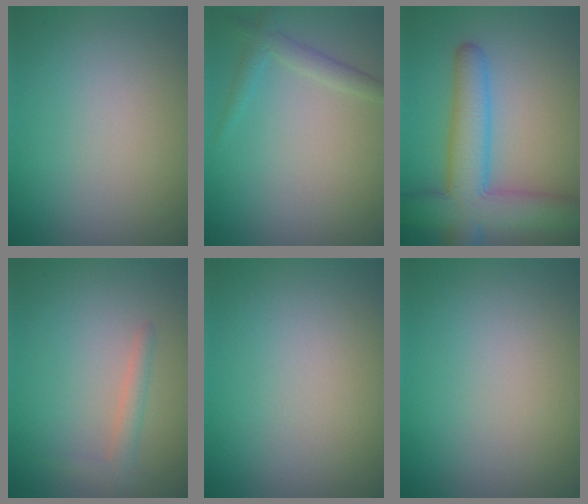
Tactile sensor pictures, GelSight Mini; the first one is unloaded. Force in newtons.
{"total": 1.8, "press": 1.8, "slide": 0.0}
{"total": 7.7, "press": 7.7, "slide": 0.5}
{"total": 1.6, "press": 1.6, "slide": 0.1}
{"total": 0.0}
{"total": 0.0}